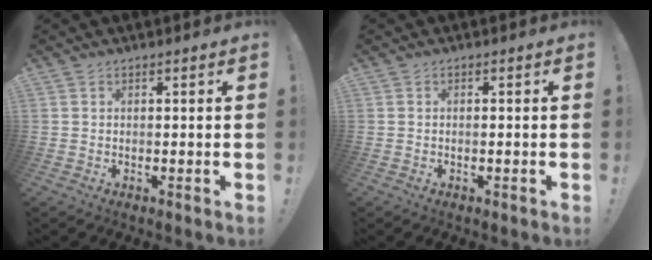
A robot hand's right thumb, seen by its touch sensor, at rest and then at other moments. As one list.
[{"total": 0.7, "force": [-0.6, 0.0, 0.4], "torque": [-0.010, 0.002, -0.011]}]